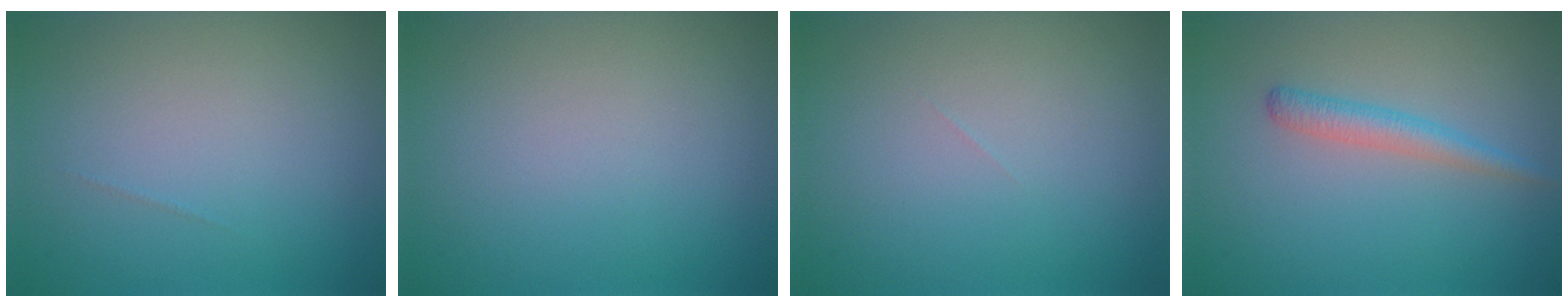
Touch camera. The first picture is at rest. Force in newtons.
{"total": 0.0}
{"total": 0.0}
{"total": 2.0, "press": 2.0, "slide": 0.0}